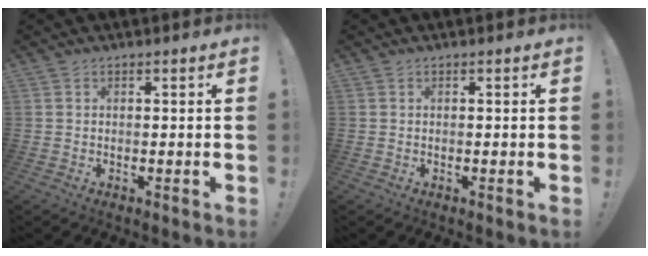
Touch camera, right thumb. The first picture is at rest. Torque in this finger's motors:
{"motor_torque": [0.00, 0.00, 0.00, 0.00, 0.00]}